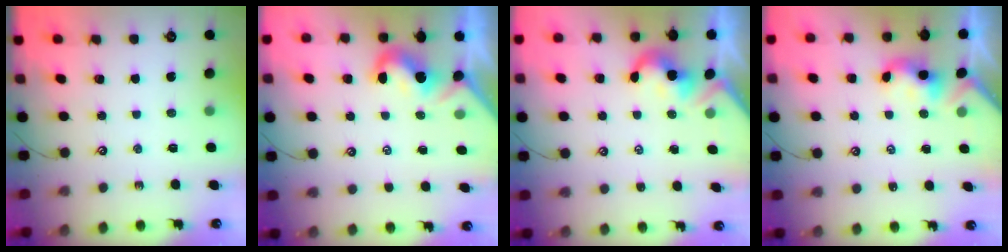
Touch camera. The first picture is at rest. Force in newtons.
{"total": 2.3, "press": 2.2, "slide": 0.7}
{"total": 2.1, "press": 2.1, "slide": 0.4}
{"total": 2.3, "press": 2.3, "slide": 0.2}